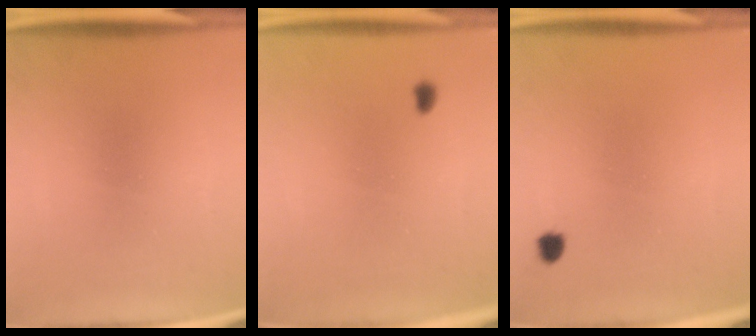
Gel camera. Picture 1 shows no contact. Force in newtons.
{"total": 1.0}
{"total": 1.4}